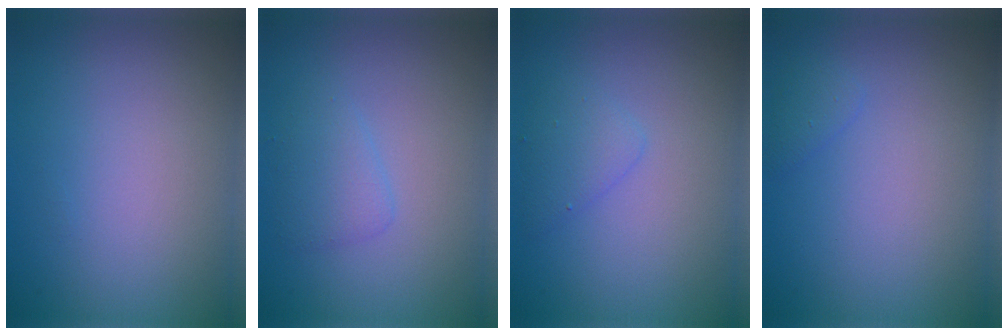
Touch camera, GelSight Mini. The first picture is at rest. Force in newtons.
{"total": 1.8, "press": 1.8, "slide": 0.1}
{"total": 1.7, "press": 1.6, "slide": 0.1}
{"total": 0.9, "press": 0.9, "slide": 0.0}